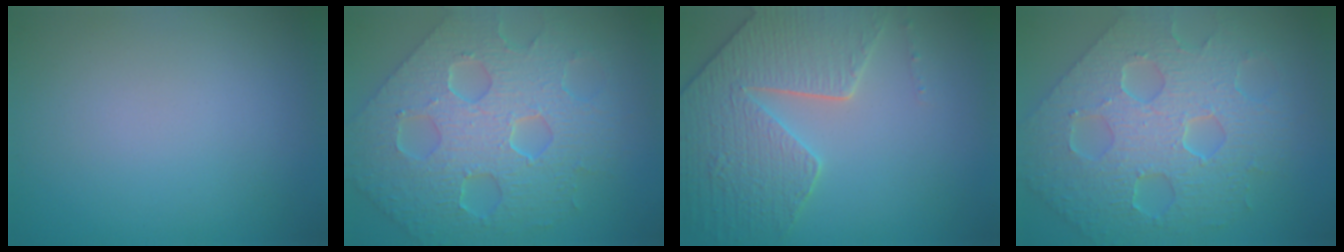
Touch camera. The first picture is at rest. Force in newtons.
{"total": 8.1, "press": 6.7, "slide": 4.6}
{"total": 6.3, "press": 5.6, "slide": 3.1}
{"total": 8.7, "press": 6.4, "slide": 5.8}